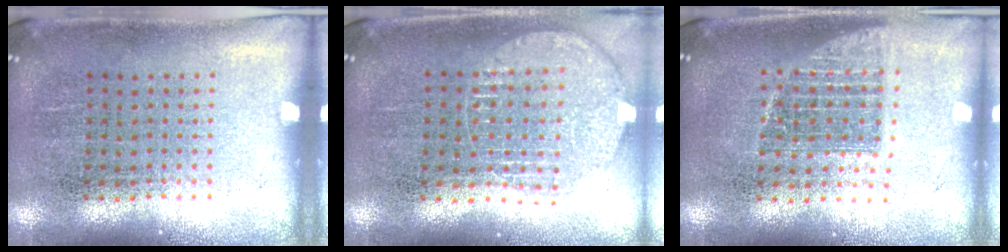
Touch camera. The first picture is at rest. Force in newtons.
{"total": 1.3, "press": 1.2, "slide": 0.5}
{"total": 1.3, "press": 1.1, "slide": 0.7}